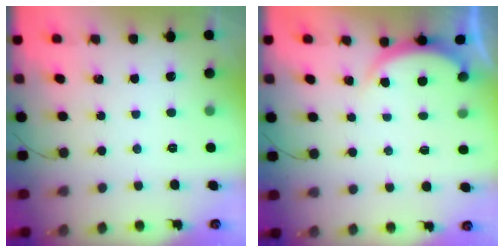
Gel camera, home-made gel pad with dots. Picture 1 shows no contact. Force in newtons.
{"total": 2.5, "press": 2.5, "slide": 0.5}